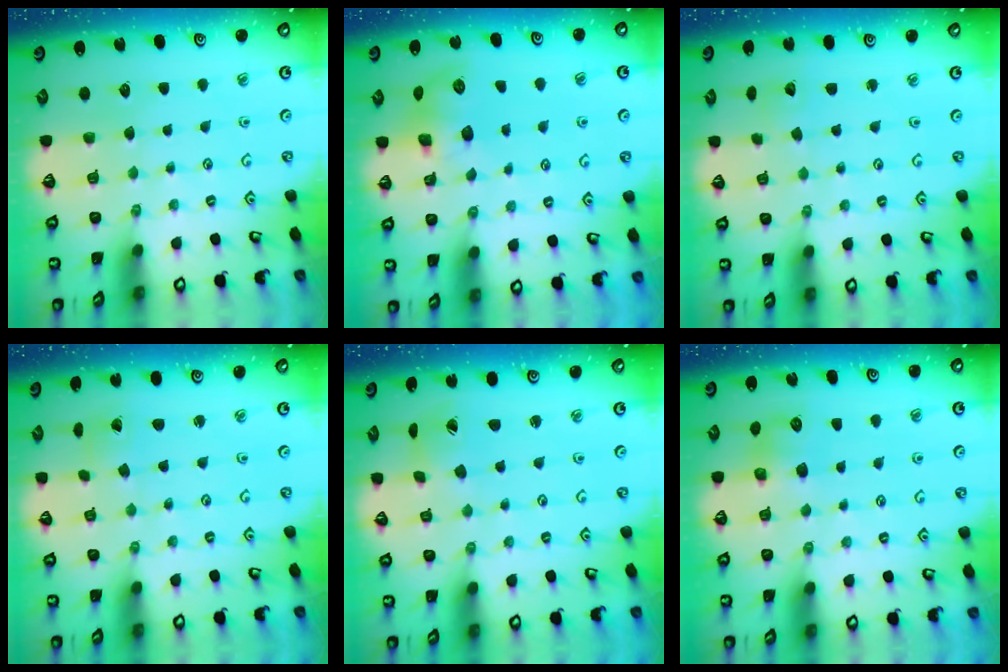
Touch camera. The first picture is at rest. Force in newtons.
{"total": 8.4, "press": 8.4, "slide": 0.4}
{"total": 2.5, "press": 2.5, "slide": 0.4}
{"total": 1.0, "press": 1.0, "slide": 0.0}
{"total": 2.5, "press": 2.5, "slide": 0.4}
{"total": 6.5, "press": 6.5, "slide": 0.5}